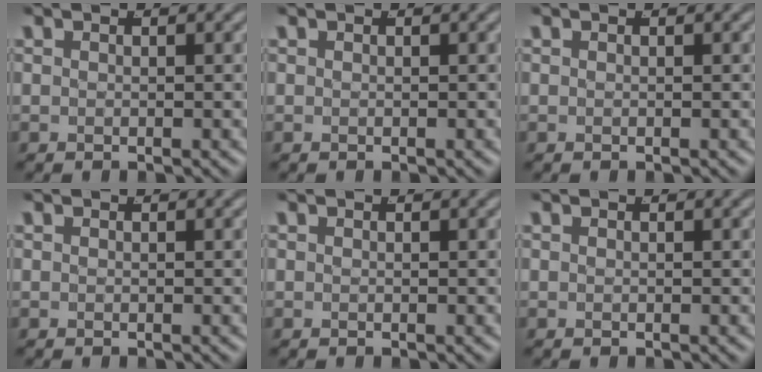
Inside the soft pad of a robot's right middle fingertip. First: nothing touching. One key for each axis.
{"total": 0.0}
{"total": 0.0}
{"total": 0.0}
{"total": 0.0}
{"total": 0.0}